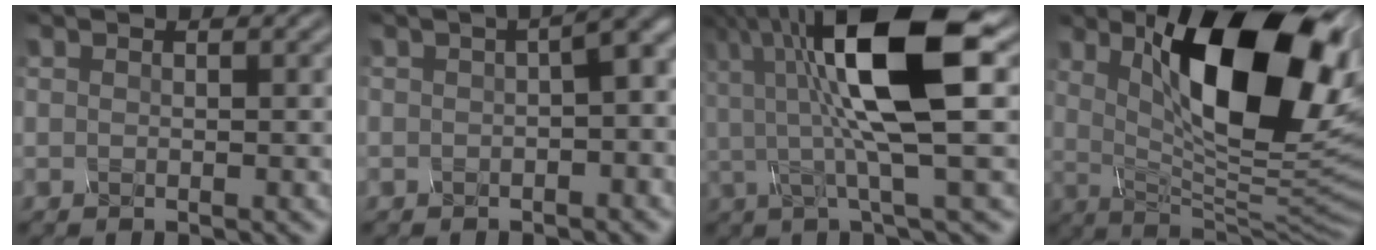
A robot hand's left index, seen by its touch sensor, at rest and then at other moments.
{"total": 3.9, "force": [-0.1, 1.2, 3.7], "torque": [-0.044, 0.012, -0.005]}
{"total": 10.5, "force": [2.2, 2.3, 10.0], "torque": [-0.181, 0.002, 0.040]}
{"total": 13.9, "force": [4.5, 5.7, 11.9], "torque": [-0.166, -0.002, 0.070]}